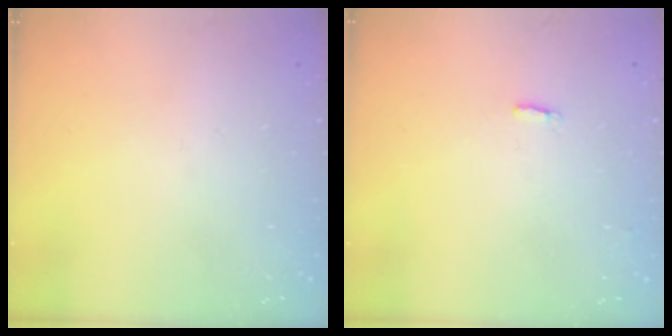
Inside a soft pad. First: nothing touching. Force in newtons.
{"total": 2.2, "press": 2.1, "slide": 0.5}